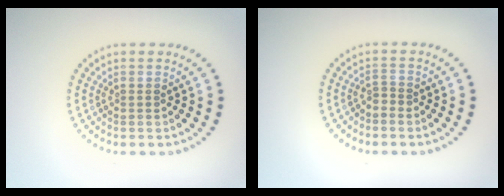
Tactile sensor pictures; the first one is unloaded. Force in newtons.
{"total": 0.7, "press": 0.4, "slide": 0.6}